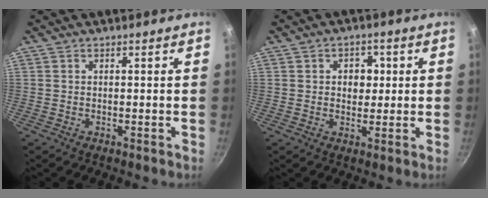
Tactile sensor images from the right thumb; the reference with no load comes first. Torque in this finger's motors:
{"motor_torque": [-0.43, -0.14, 0.01, 0.24, 0.04]}